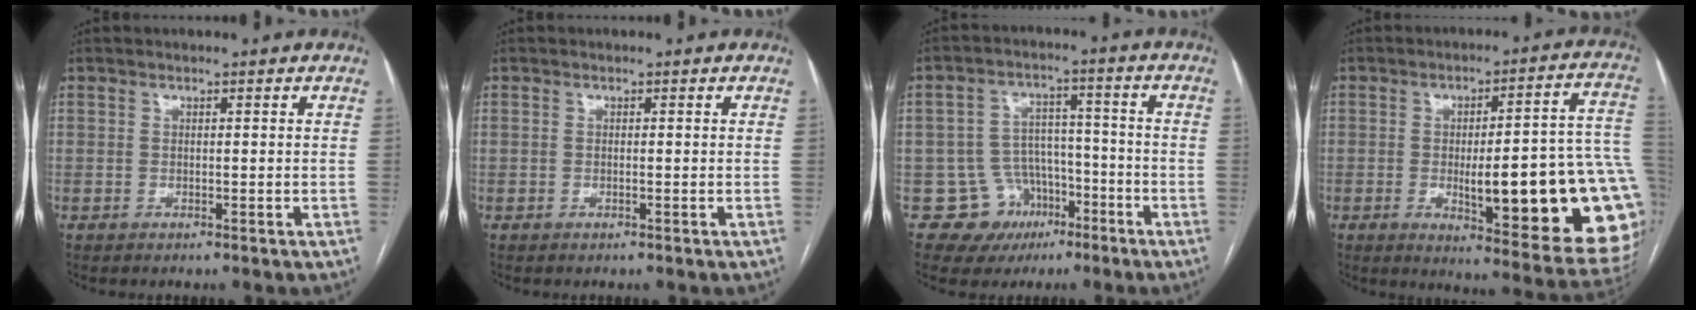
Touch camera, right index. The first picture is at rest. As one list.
[{"total": 0.0}, {"total": 8.6, "force": [-4.0, 7.6, 0.5], "torque": [0.003, 0.035, -0.048]}, {"total": 25.2, "force": [-3.7, 4.2, 24.5], "torque": [-0.223, 0.003, -0.039]}]